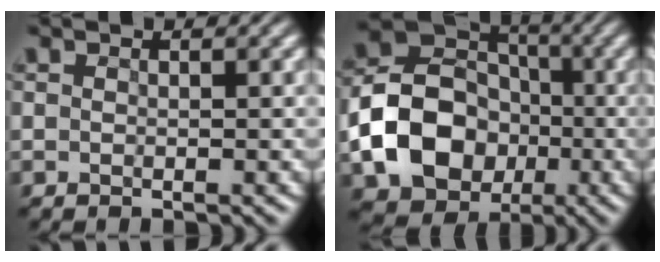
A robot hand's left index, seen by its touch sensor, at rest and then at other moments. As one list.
[{"total": 10.6, "force": [-2.6, 8.1, 6.3], "torque": [-0.121, 0.002, -0.046]}]